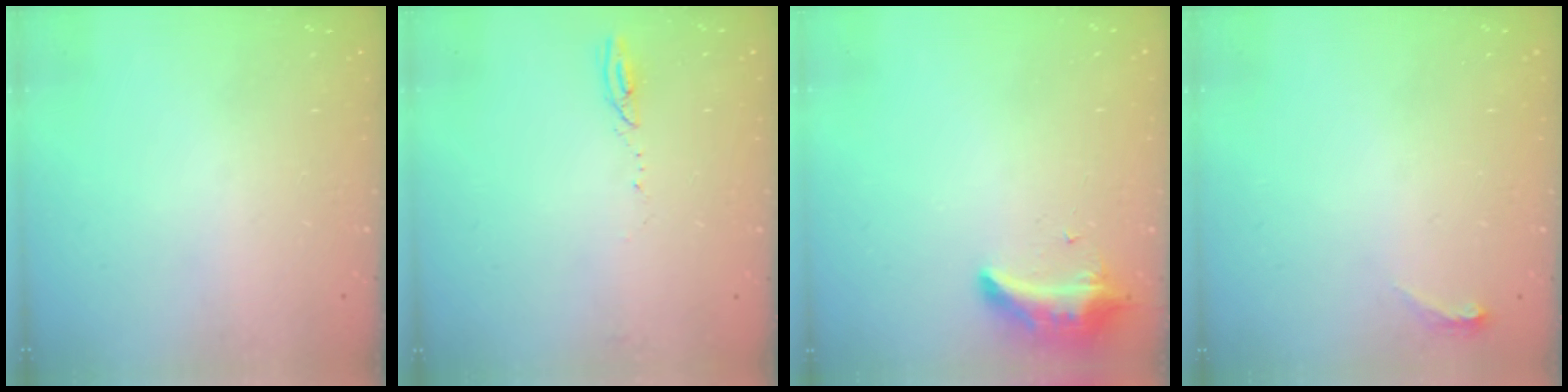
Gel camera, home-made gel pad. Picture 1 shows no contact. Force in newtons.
{"total": 3.3, "press": 3.3, "slide": 0.4}
{"total": 8.6, "press": 8.6, "slide": 0.3}
{"total": 3.7, "press": 3.4, "slide": 1.5}